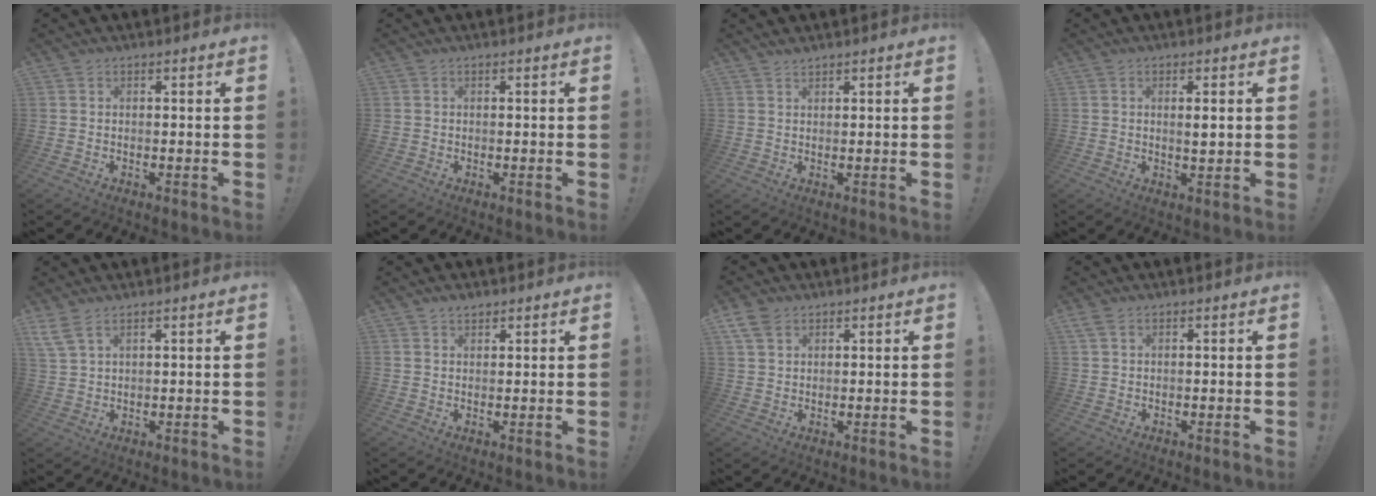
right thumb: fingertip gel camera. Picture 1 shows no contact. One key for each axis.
{"total": 0.6, "fx": -0.1, "fy": 0.6, "fz": 0.0, "tx": -0.001, "ty": 0.003, "tz": -0.002}
{"total": 1.3, "fx": 1.3, "fy": -0.1, "fz": 0.3, "tx": 0.001, "ty": -0.009, "tz": 0.023}
{"total": 2.6, "fx": 0.5, "fy": 0.3, "fz": 2.5, "tx": -0.036, "ty": -0.009, "tz": 0.005}
{"total": 4.8, "fx": 3.3, "fy": 1.5, "fz": 3.1, "tx": -0.068, "ty": -0.011, "tz": 0.066}
{"total": 1.9, "fx": 1.6, "fy": 0.8, "fz": 0.5, "tx": -0.004, "ty": -0.011, "tz": 0.029}
{"total": 5.2, "fx": 3.1, "fy": 3.0, "fz": 2.7, "tx": -0.055, "ty": -0.002, "tz": 0.063}
{"total": 1.8, "fx": 1.0, "fy": 0.8, "fz": 1.3, "tx": -0.023, "ty": 0.002, "tz": 0.019}